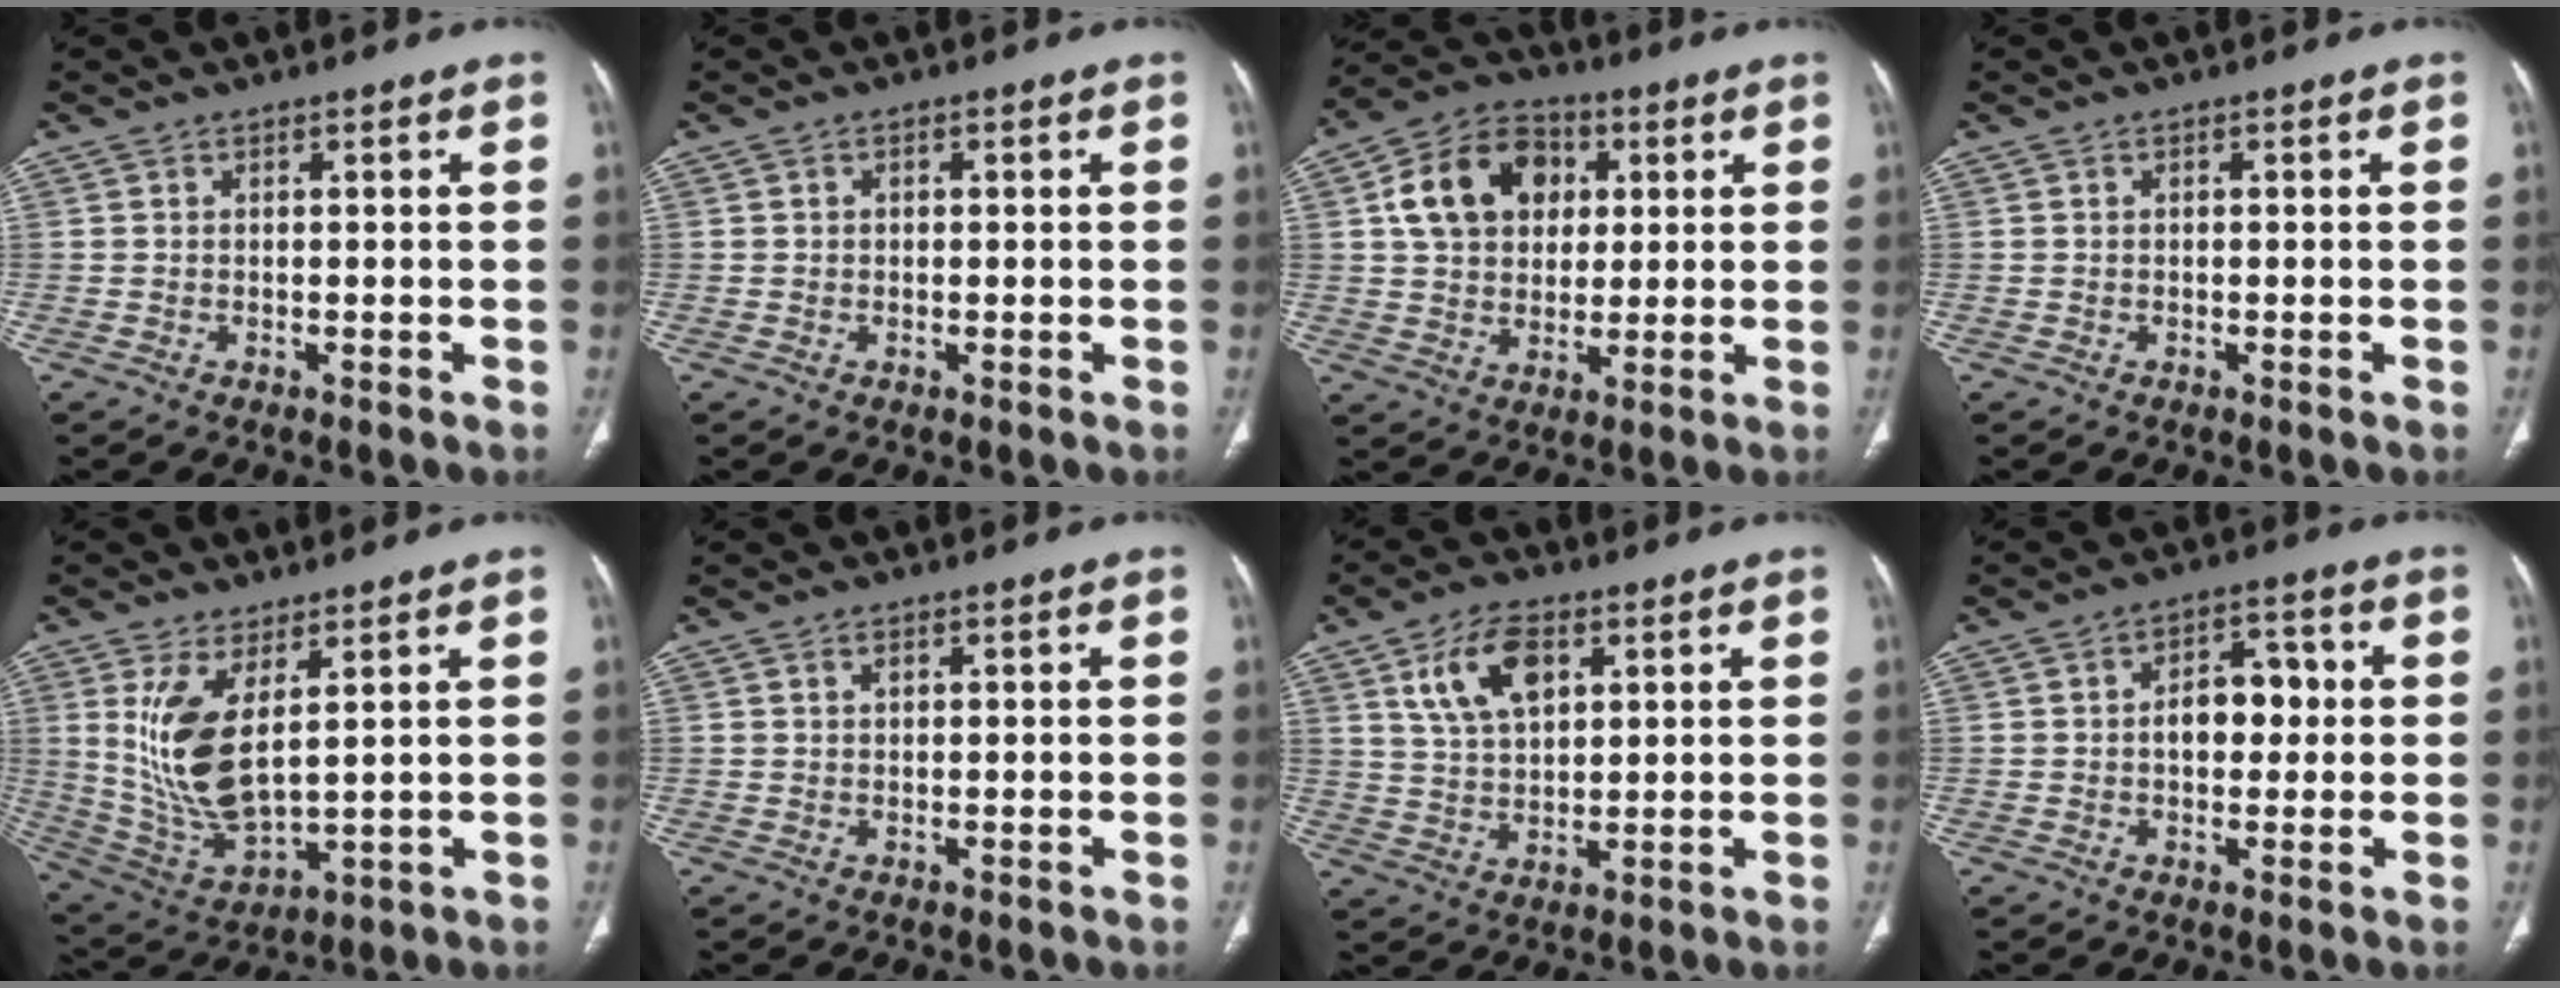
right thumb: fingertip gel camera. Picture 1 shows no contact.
{"total": 0.7, "force": [0.1, 0.6, 0.4], "torque": [-0.001, 0.002, 0.000]}
{"total": 14.5, "force": [3.8, 11.0, 8.7], "torque": [-0.125, 0.008, 0.058]}
{"total": 0.0}
{"total": 12.6, "force": [3.7, 5.2, 10.8], "torque": [-0.220, -0.031, 0.095]}
{"total": 0.8, "force": [0.4, 0.5, 0.5], "torque": [-0.009, 0.001, 0.007]}
{"total": 10.0, "force": [4.3, 5.6, 7.2], "torque": [-0.120, -0.011, 0.083]}
{"total": 7.4, "force": [0.3, 4.8, 5.6], "torque": [-0.057, 0.021, 0.001]}